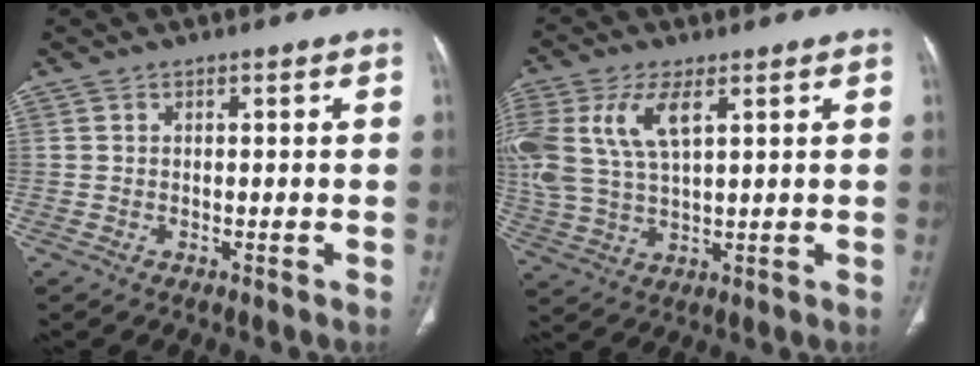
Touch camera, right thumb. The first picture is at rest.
{"total": 13.6, "force": [4.7, 6.4, 11.1], "torque": [-0.264, -0.002, 0.097]}